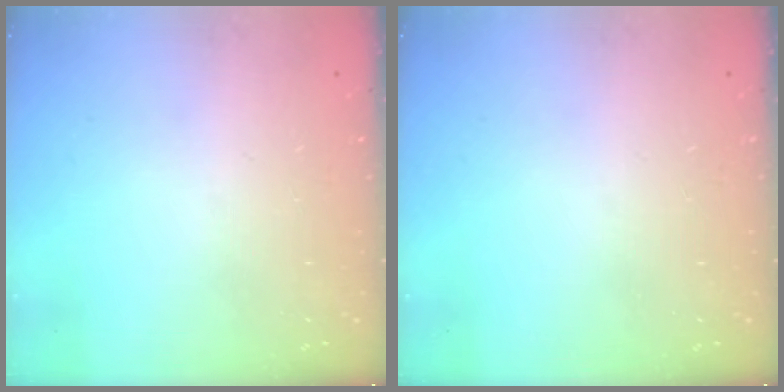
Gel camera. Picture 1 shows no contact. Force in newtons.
{"total": 0.0}